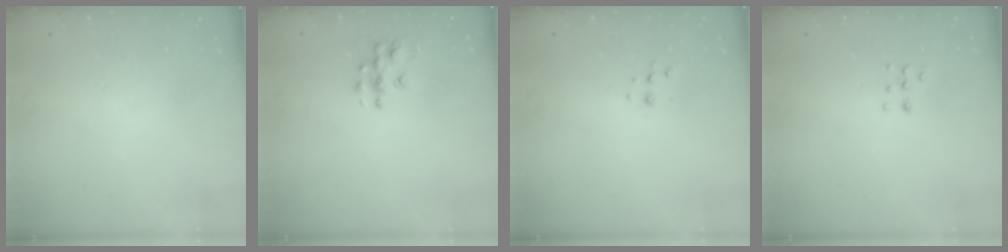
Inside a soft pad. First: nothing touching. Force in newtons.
{"total": 6.6, "press": 6.6, "slide": 0.3}
{"total": 3.8, "press": 3.7, "slide": 0.7}
{"total": 3.9, "press": 3.8, "slide": 1.0}